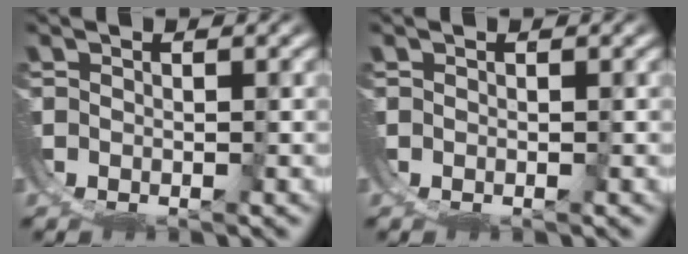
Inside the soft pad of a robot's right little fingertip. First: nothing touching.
{"total": 0.0}